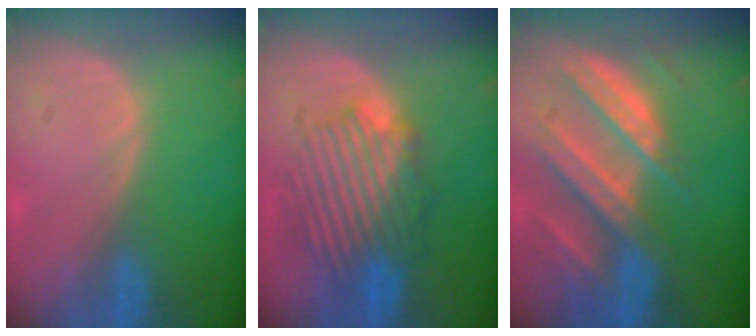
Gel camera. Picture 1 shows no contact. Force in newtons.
{"total": 8.9, "press": 8.8, "slide": 1.4}
{"total": 10.3, "press": 9.2, "slide": 4.8}